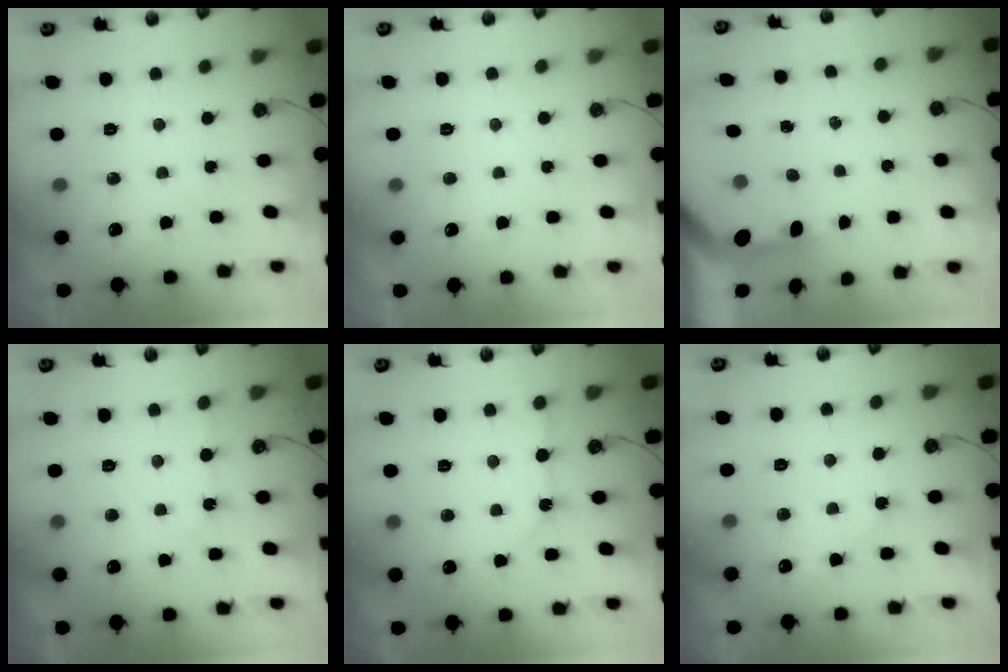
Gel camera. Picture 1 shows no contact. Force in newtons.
{"total": 0.0}
{"total": 2.9, "press": 2.9, "slide": 0.2}
{"total": 2.5, "press": 2.5, "slide": 0.5}
{"total": 1.9, "press": 1.9, "slide": 0.4}
{"total": 4.8, "press": 4.7, "slide": 0.7}